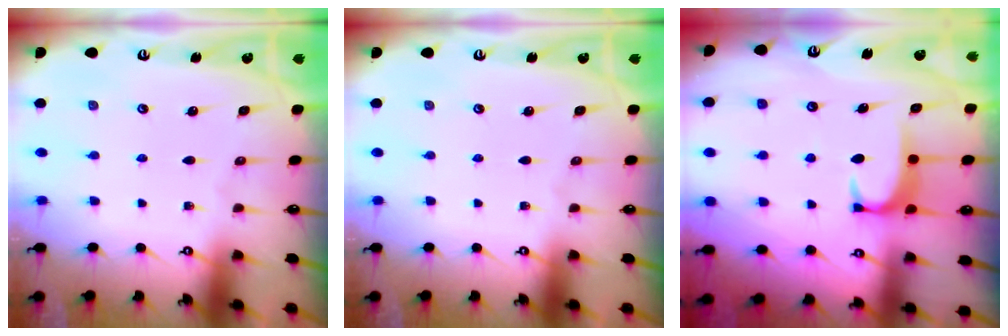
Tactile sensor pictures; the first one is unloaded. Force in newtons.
{"total": 0.0}
{"total": 1.8, "press": 1.8, "slide": 0.5}